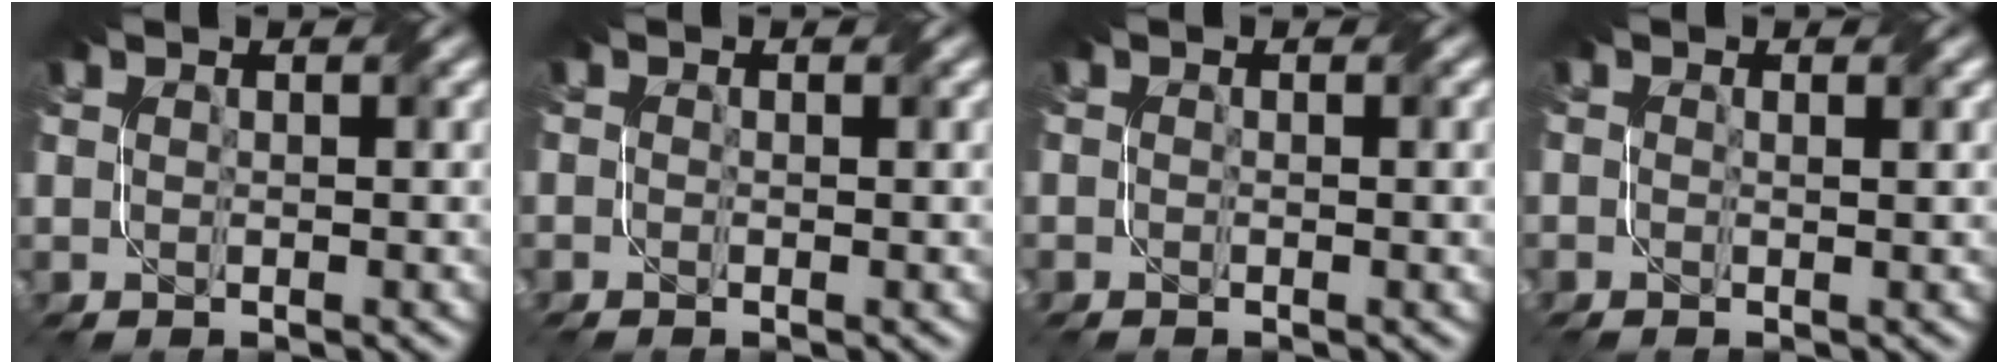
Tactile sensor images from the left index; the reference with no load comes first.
{"total": 0.6, "force": [-0.3, 0.4, 0.4], "torque": [-0.009, -0.007, -0.007]}
{"total": 1.3, "force": [-0.3, 0.6, 1.1], "torque": [-0.016, -0.007, -0.007]}
{"total": 1.0, "force": [0.2, 0.4, 0.8], "torque": [-0.012, -0.001, -0.006]}